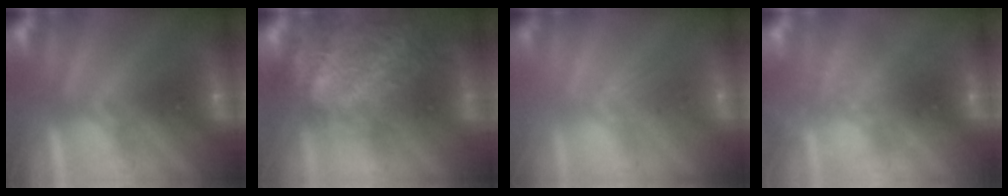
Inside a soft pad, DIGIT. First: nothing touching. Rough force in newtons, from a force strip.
{"total": 10.6}
{"total": 2.4}
{"total": 2.3}